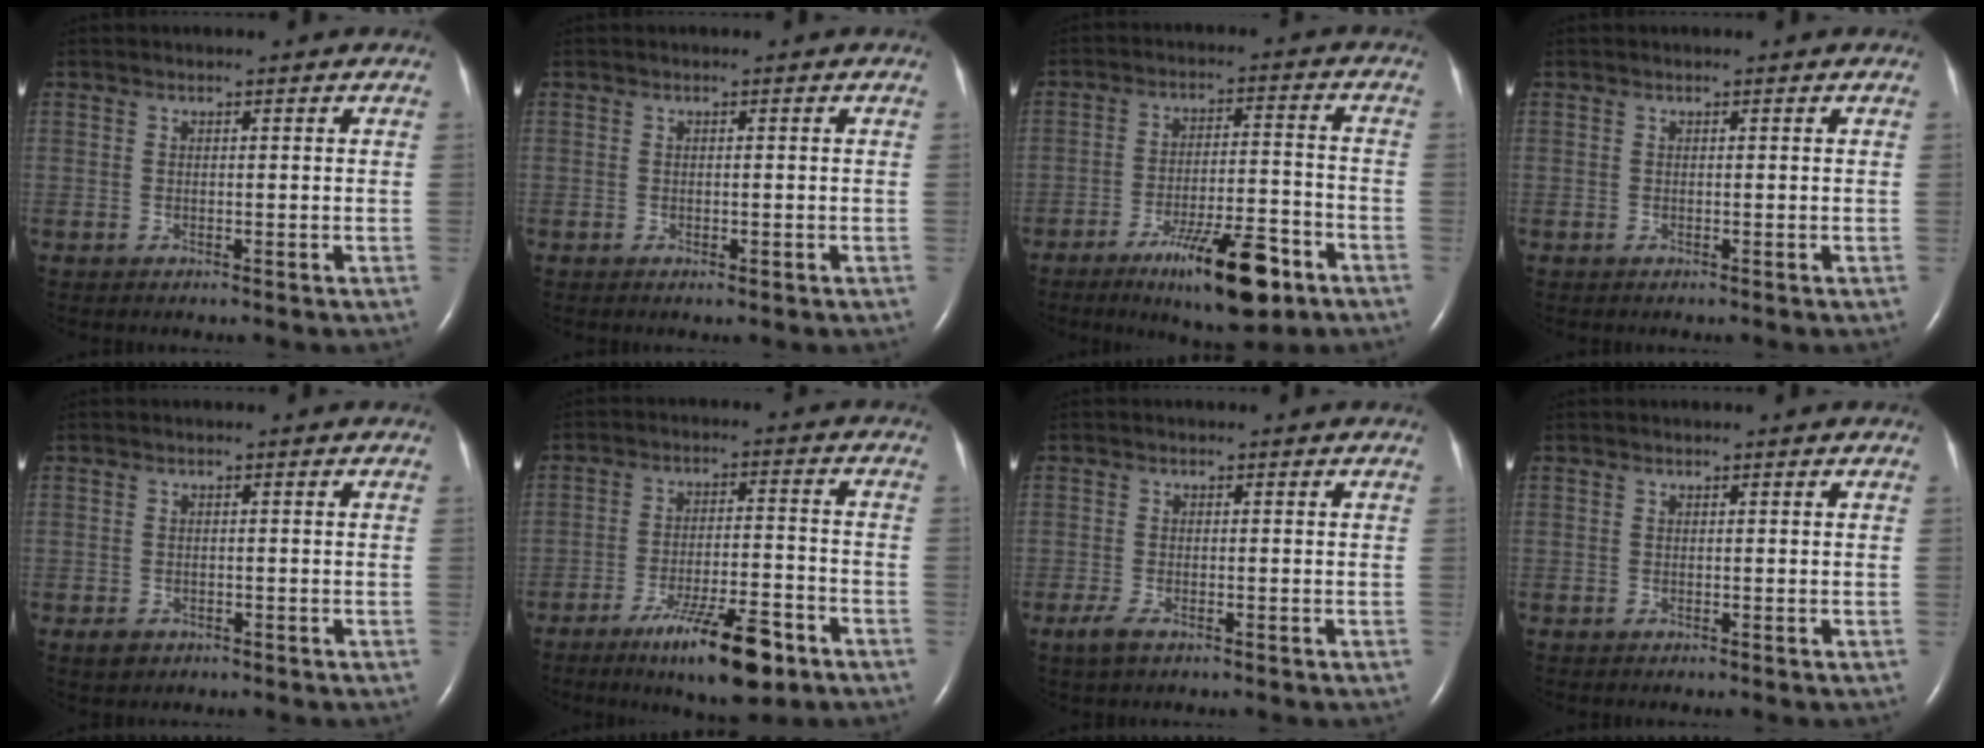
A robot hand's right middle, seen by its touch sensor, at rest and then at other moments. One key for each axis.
{"total": 0.6, "fx": -0.3, "fy": 0.2, "fz": 0.5, "tx": -0.011, "ty": -0.003, "tz": -0.002}
{"total": 12.7, "fx": -7.6, "fy": 2.5, "fz": 9.9, "tx": -0.162, "ty": -0.010, "tz": -0.114}
{"total": 0.0}
{"total": 1.9, "fx": -1.1, "fy": 1.4, "fz": 0.7, "tx": -0.012, "ty": 0.002, "tz": -0.010}
{"total": 11.6, "fx": -7.2, "fy": 2.0, "fz": 8.8, "tx": -0.149, "ty": -0.015, "tz": -0.112}
{"total": 2.4, "fx": -1.4, "fy": 0.9, "fz": 1.7, "tx": -0.046, "ty": -0.005, "tz": -0.027}
{"total": 0.0}